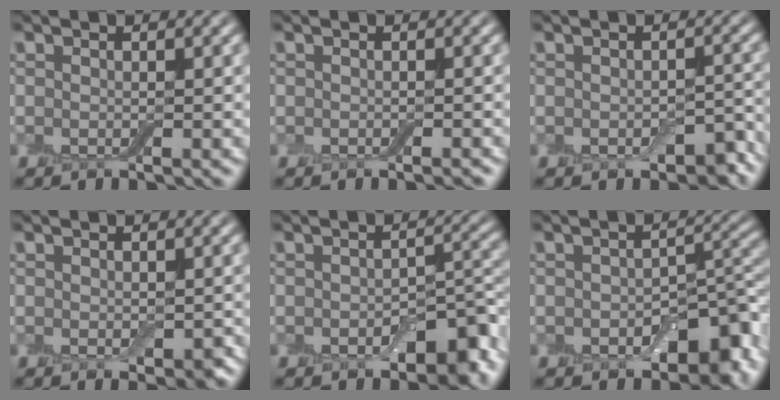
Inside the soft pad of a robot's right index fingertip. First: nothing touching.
{"total": 0.7, "force": [-0.5, 0.3, 0.4], "torque": [-0.005, -0.003, -0.005]}
{"total": 2.6, "force": [-1.4, 1.4, 1.6], "torque": [-0.023, -0.009, -0.015]}
{"total": 1.6, "force": [-0.2, 0.9, 1.2], "torque": [-0.018, -0.008, 0.001]}
{"total": 5.0, "force": [-2.0, 2.7, 3.7], "torque": [-0.043, -0.001, -0.028]}
{"total": 6.6, "force": [-2.6, 3.9, 4.7], "torque": [-0.051, -0.007, -0.037]}